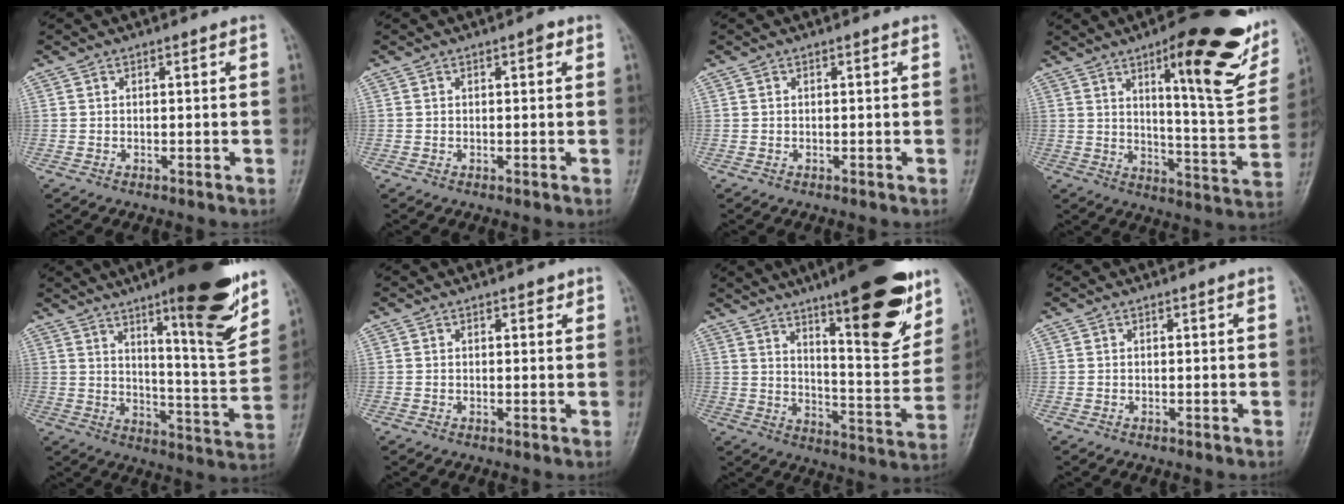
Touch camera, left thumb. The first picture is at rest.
{"total": 1.5, "force": [0.7, 0.7, 1.1], "torque": [-0.012, 0.001, 0.006]}
{"total": 0.0}
{"total": 21.7, "force": [11.0, 5.8, 17.8], "torque": [-0.193, -0.046, 0.153]}
{"total": 19.3, "force": [11.5, 3.9, 15.0], "torque": [-0.176, -0.065, 0.171]}
{"total": 1.3, "force": [0.8, 0.7, 0.8], "torque": [0.000, -0.002, 0.006]}
{"total": 21.1, "force": [12.2, 5.4, 16.3], "torque": [-0.193, -0.063, 0.184]}
{"total": 0.0}